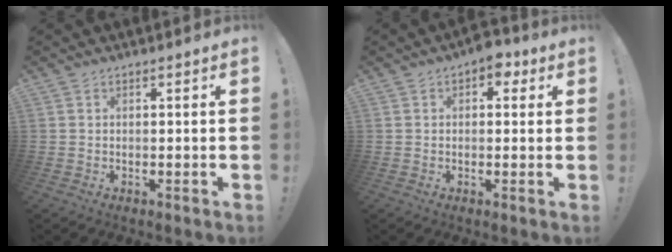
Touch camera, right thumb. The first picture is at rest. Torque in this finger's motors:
{"motor_torque": [0.01, 0.09, 0.05, 0.05, 0.04]}